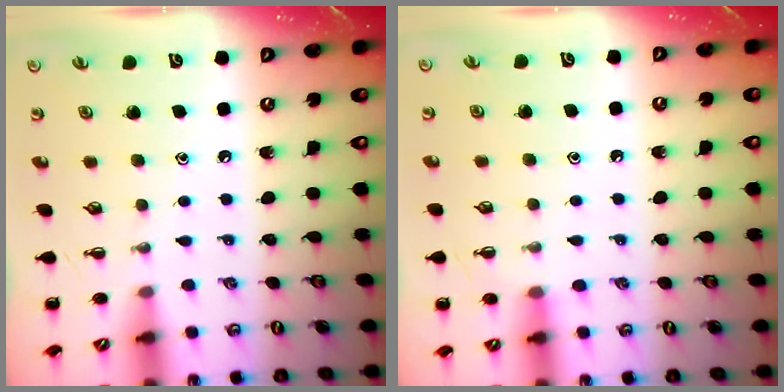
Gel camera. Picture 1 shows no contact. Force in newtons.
{"total": 7.8, "press": 7.5, "slide": 2.2}